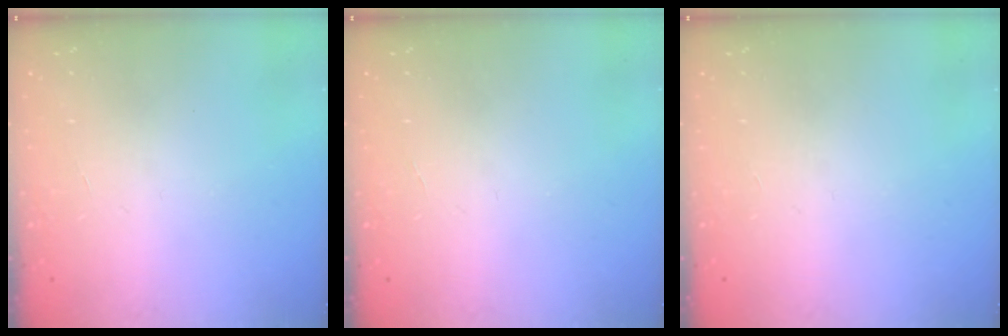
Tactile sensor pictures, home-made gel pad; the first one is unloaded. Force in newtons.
{"total": 0.0}
{"total": 0.0}